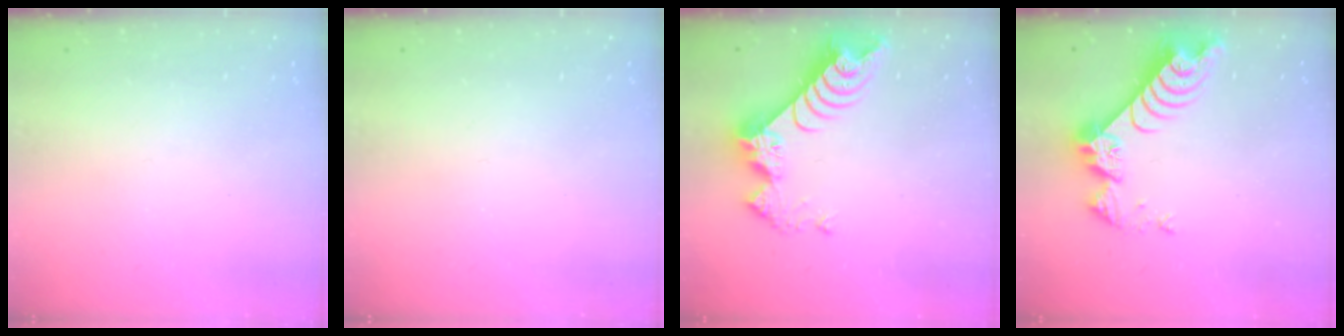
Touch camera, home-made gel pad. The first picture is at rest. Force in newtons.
{"total": 0.0}
{"total": 9.3, "press": 9.3, "slide": 0.8}
{"total": 9.4, "press": 9.4, "slide": 0.9}